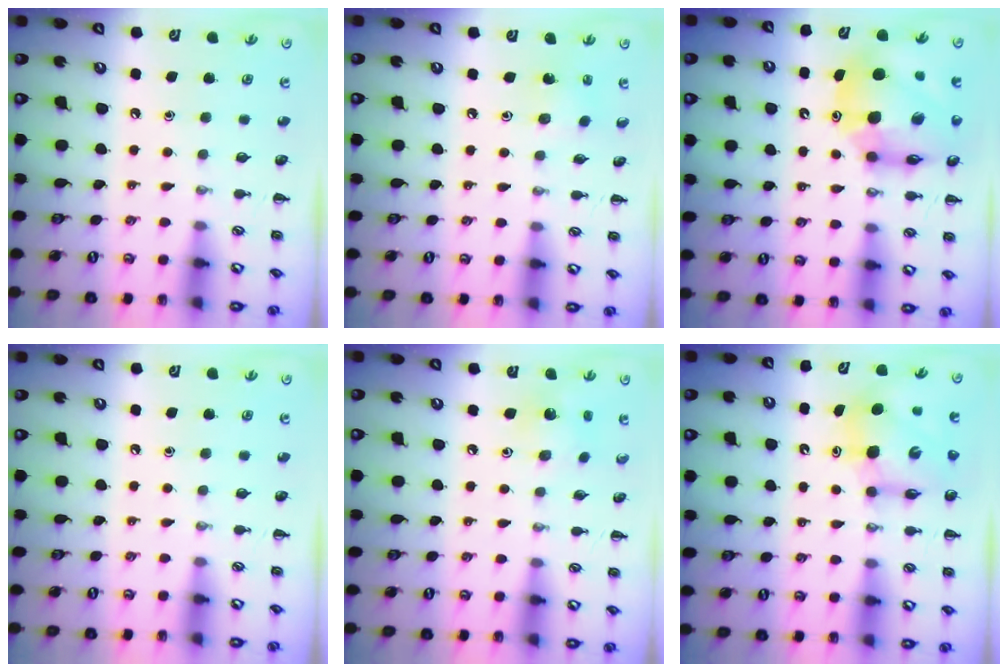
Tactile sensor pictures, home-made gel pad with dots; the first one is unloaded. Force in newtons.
{"total": 2.4, "press": 2.2, "slide": 0.7}
{"total": 16.6, "press": 15.8, "slide": 4.9}
{"total": 0.0}
{"total": 3.1, "press": 3.0, "slide": 0.5}
{"total": 8.6, "press": 8.2, "slide": 2.5}